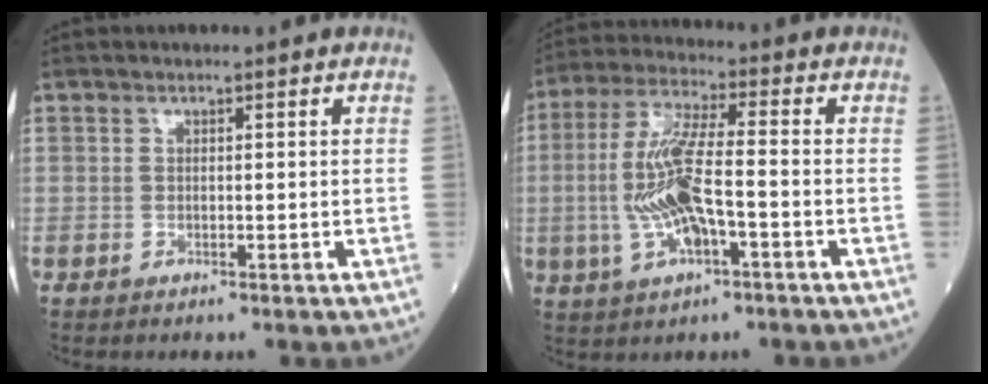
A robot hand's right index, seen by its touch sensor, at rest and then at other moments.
{"total": 11.1, "force": [-2.1, 2.3, 10.6], "torque": [-0.229, 0.001, -0.038]}